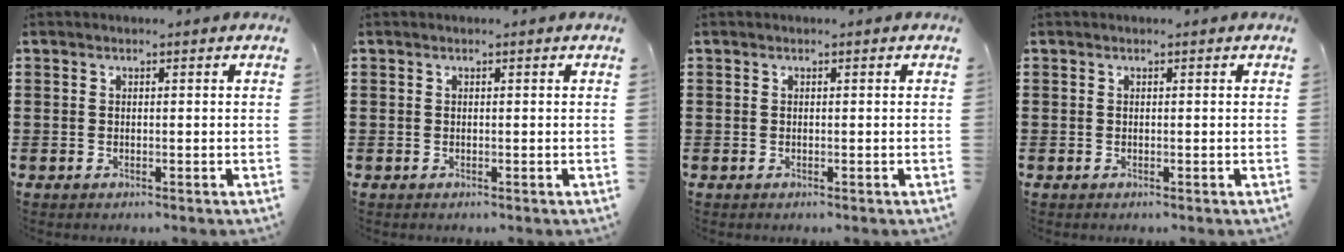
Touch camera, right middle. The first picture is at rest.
{"total": 0.0}
{"total": 0.0}
{"total": 0.0}